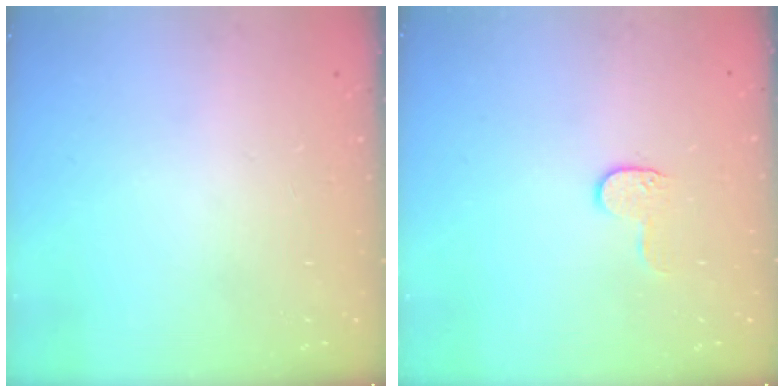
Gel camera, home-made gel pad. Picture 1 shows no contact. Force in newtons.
{"total": 4.2, "press": 4.2, "slide": 0.3}